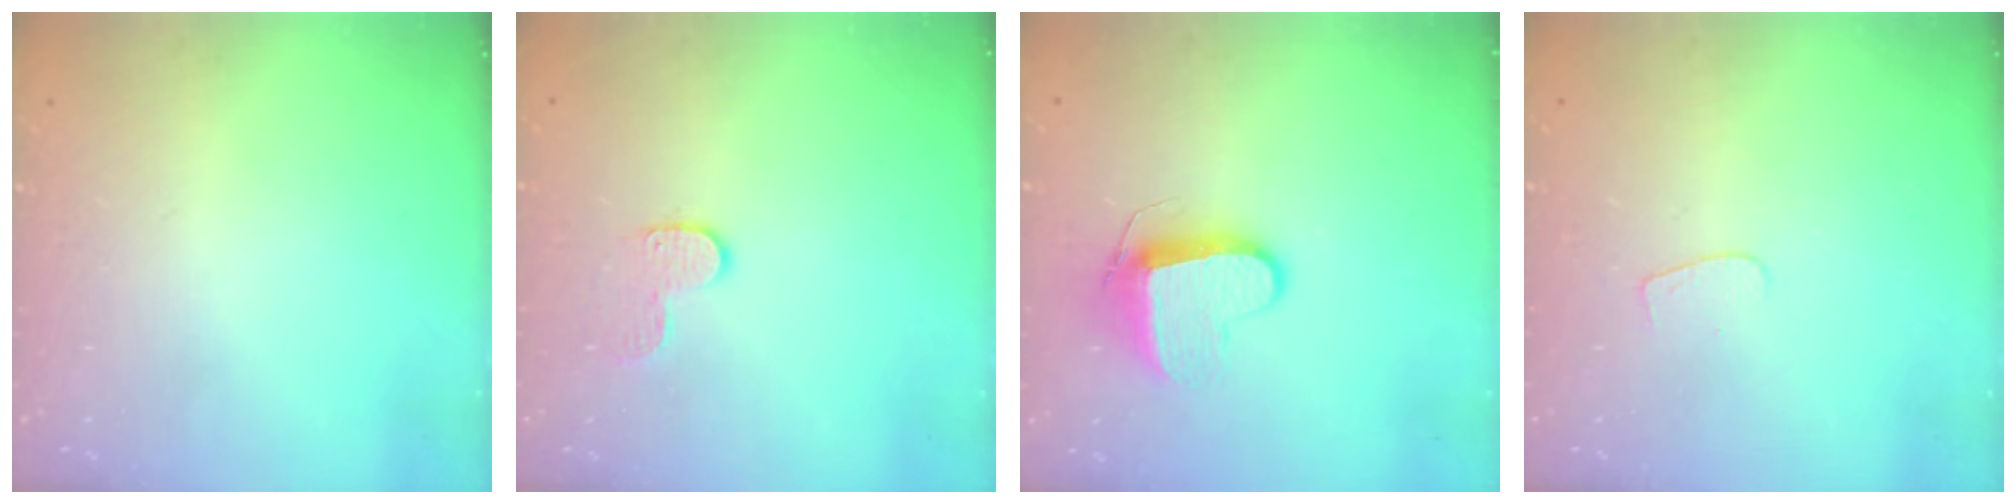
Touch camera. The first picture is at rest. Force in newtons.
{"total": 6.1, "press": 6.1, "slide": 0.2}
{"total": 9.2, "press": 9.2, "slide": 0.3}
{"total": 3.5, "press": 3.5, "slide": 0.3}